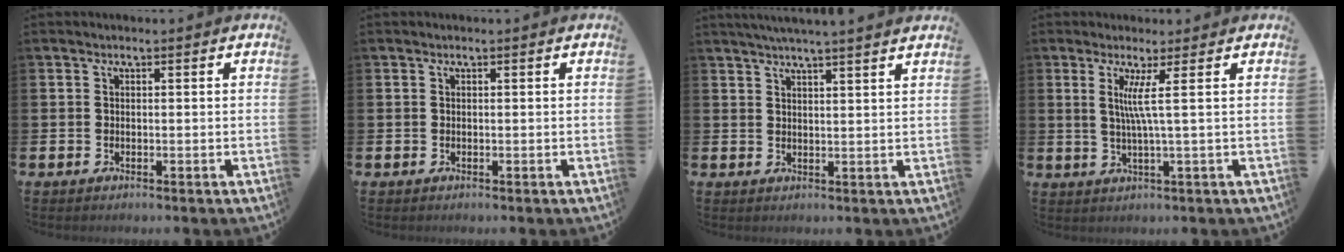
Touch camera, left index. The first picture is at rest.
{"total": 0.0}
{"total": 3.6, "force": [3.5, -0.9, 0.7], "torque": [-0.017, -0.012, 0.063]}
{"total": 5.1, "force": [1.4, -1.2, 4.7], "torque": [-0.101, -0.009, 0.021]}